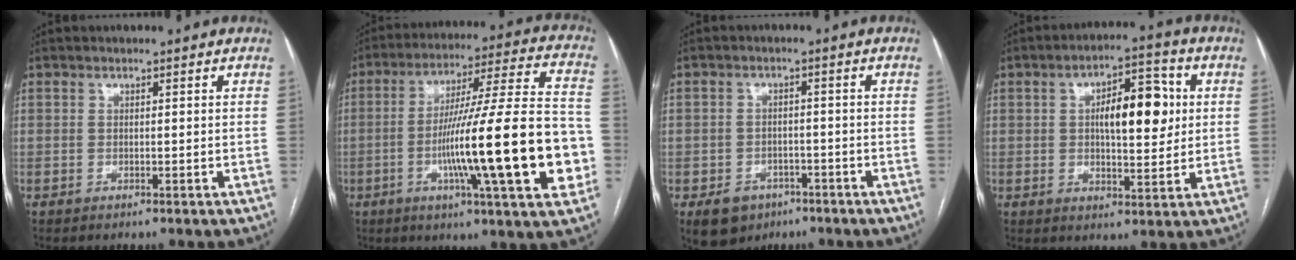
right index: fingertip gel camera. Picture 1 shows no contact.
{"total": 24.3, "force": [-5.4, 1.1, 23.6], "torque": [-0.328, 0.001, -0.088]}
{"total": 5.7, "force": [-3.2, 4.5, 1.7], "torque": [-0.025, 0.005, -0.040]}
{"total": 10.7, "force": [1.9, 4.0, 9.8], "torque": [-0.151, 0.020, 0.030]}